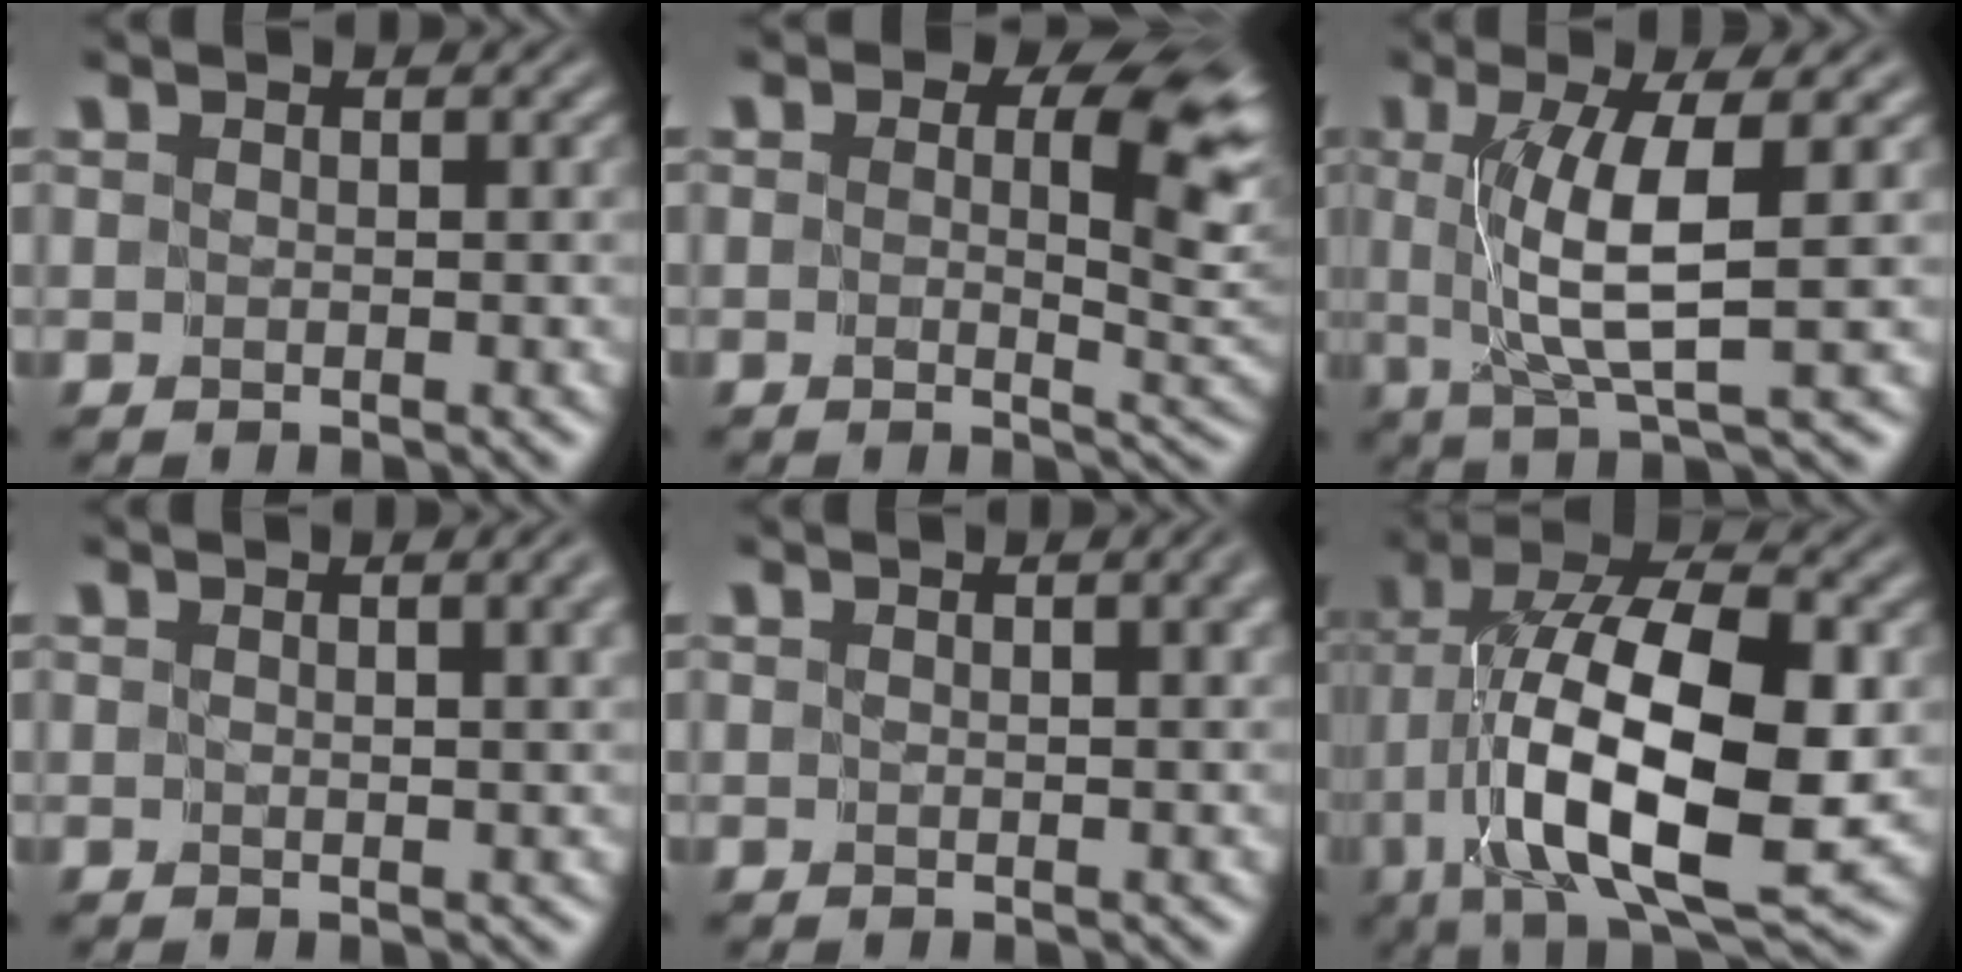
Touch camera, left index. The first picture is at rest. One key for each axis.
{"total": 9.0, "fx": 2.2, "fy": 5.1, "fz": 7.1, "tx": -0.081, "ty": -0.005, "tz": 0.031}
{"total": 5.8, "fx": 0.8, "fy": 0.9, "fz": 5.7, "tx": -0.102, "ty": 0.001, "tz": 0.016}
{"total": 3.1, "fx": 1.1, "fy": 0.9, "fz": 2.8, "tx": -0.019, "ty": 0.007, "tz": 0.009}
{"total": 1.6, "fx": 0.6, "fy": 0.2, "fz": 1.5, "tx": -0.015, "ty": 0.002, "tz": 0.008}
{"total": 14.0, "fx": -2.1, "fy": 5.7, "fz": 12.6, "tx": -0.222, "ty": 0.005, "tz": -0.039}